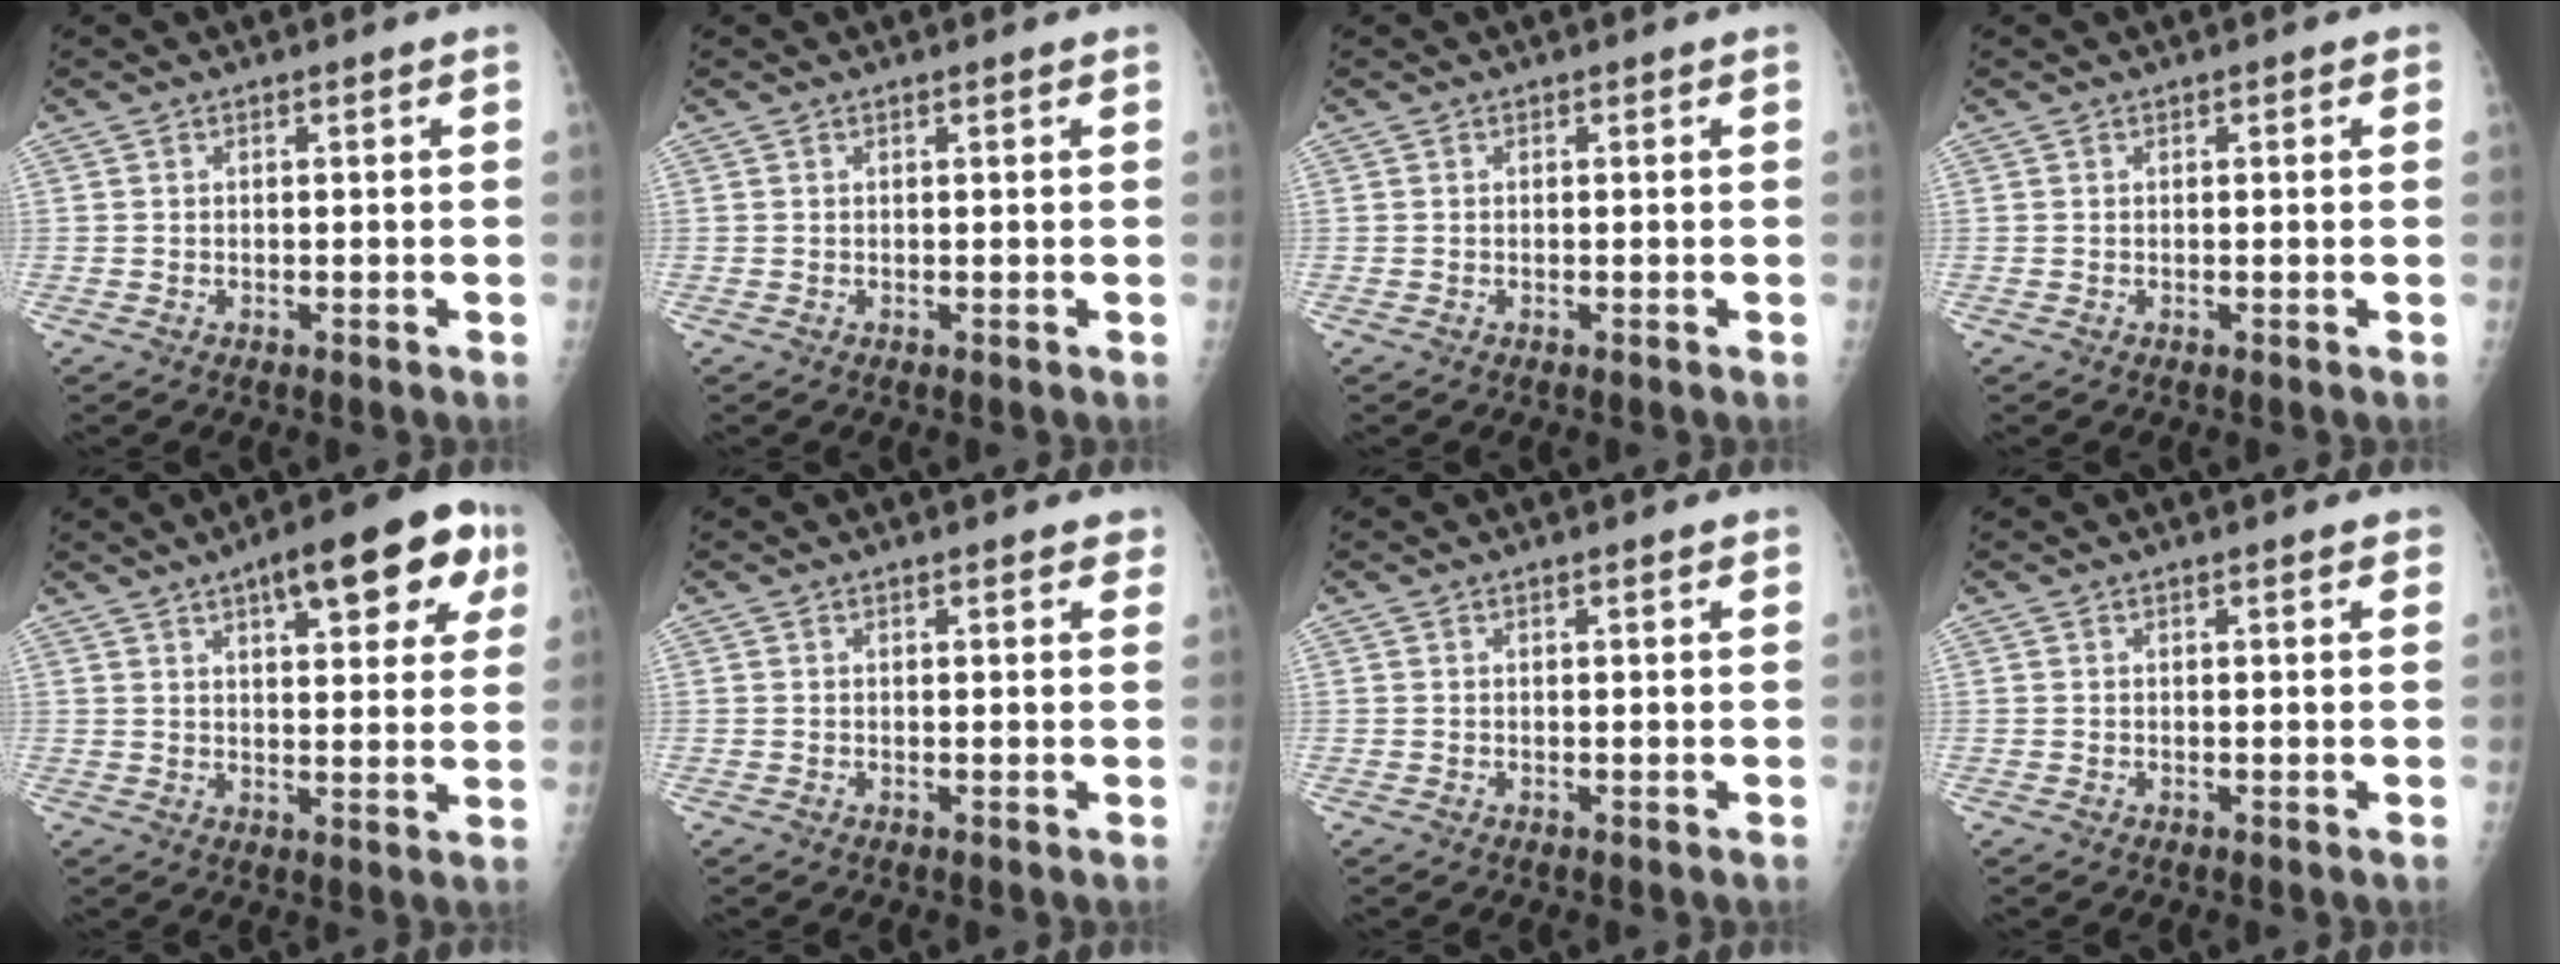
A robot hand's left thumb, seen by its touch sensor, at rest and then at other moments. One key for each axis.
{"total": 0.6, "fx": 0.4, "fy": 0.0, "fz": 0.4, "tx": -0.006, "ty": 0.002, "tz": 0.005}
{"total": 0.0}
{"total": 1.0, "fx": 0.5, "fy": 0.4, "fz": 0.8, "tx": -0.009, "ty": 0.002, "tz": 0.003}
{"total": 15.2, "fx": 7.5, "fy": 5.4, "fz": 12.1, "tx": -0.125, "ty": -0.005, "tz": 0.096}
{"total": 2.6, "fx": 1.9, "fy": 0.9, "fz": 1.6, "tx": -0.002, "ty": 0.001, "tz": 0.019}
{"total": 1.0, "fx": 0.7, "fy": 0.2, "fz": 0.7, "tx": -0.007, "ty": 0.002, "tz": 0.009}
{"total": 1.4, "fx": 1.0, "fy": 0.4, "fz": 0.9, "tx": -0.008, "ty": 0.001, "tz": 0.010}